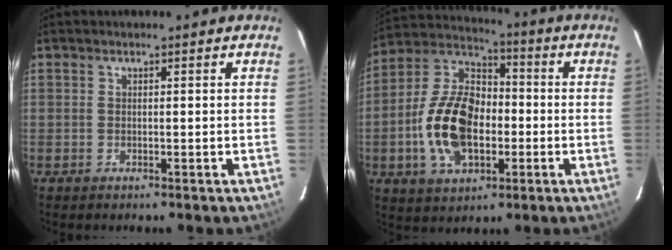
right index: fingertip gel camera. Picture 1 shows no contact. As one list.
[{"total": 16.6, "force": [-3.6, 10.1, 12.7], "torque": [-0.260, 0.017, -0.058]}]